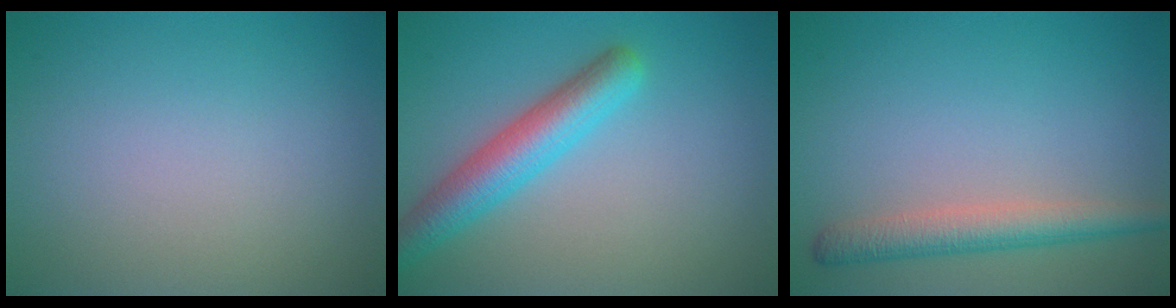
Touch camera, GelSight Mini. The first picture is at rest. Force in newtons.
{"total": 4.6, "press": 4.6, "slide": 0.2}
{"total": 3.4, "press": 3.4, "slide": 0.1}